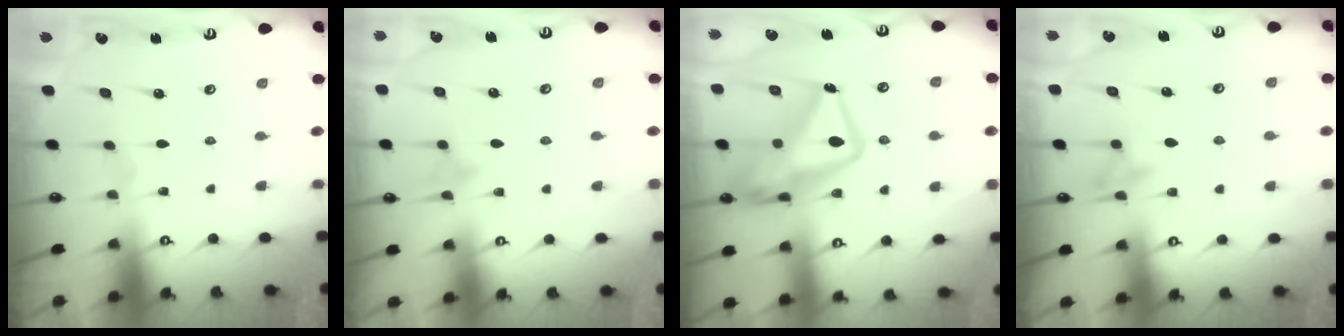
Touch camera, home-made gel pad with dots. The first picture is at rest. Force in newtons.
{"total": 7.7, "press": 7.7, "slide": 0.7}
{"total": 19.7, "press": 19.6, "slide": 2.0}
{"total": 7.8, "press": 7.7, "slide": 0.8}